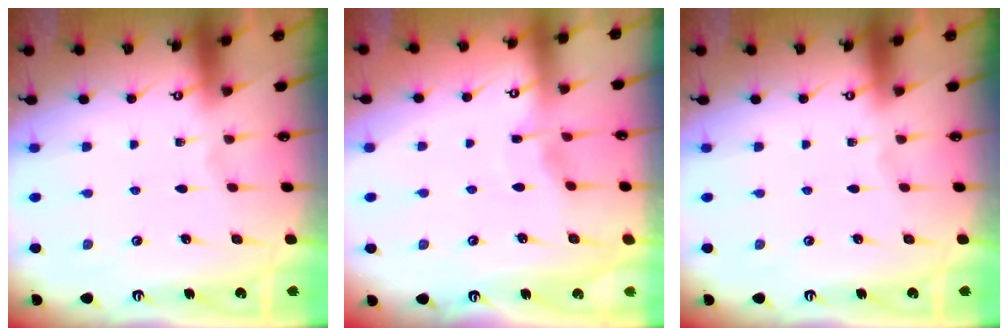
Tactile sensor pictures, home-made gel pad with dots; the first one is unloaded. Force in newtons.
{"total": 3.0, "press": 2.9, "slide": 0.4}
{"total": 0.0}